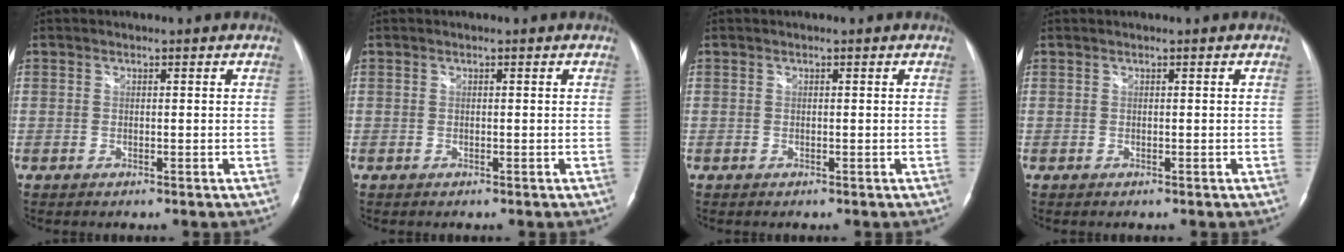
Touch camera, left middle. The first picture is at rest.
{"total": 0.0}
{"total": 0.0}
{"total": 0.0}